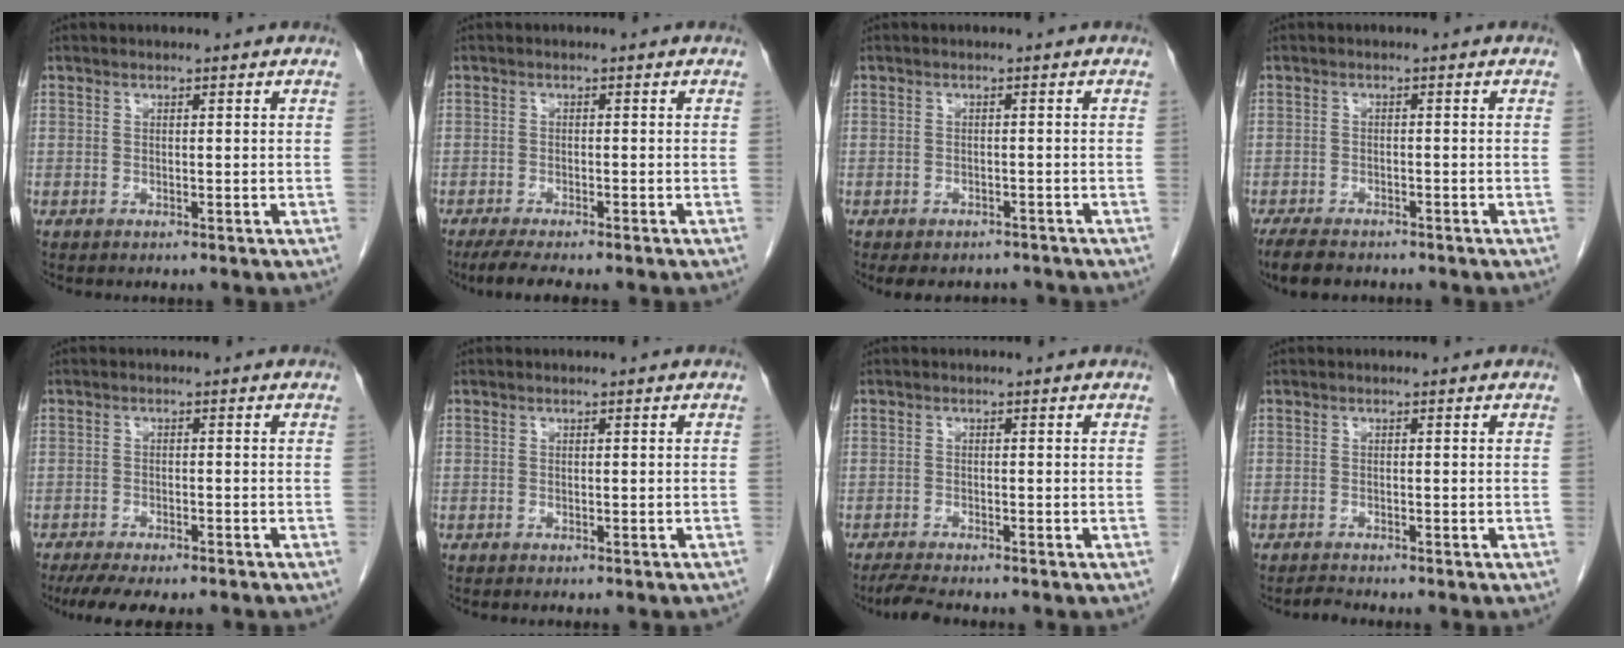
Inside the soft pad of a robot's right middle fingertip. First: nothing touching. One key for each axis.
{"total": 5.6, "fx": -4.4, "fy": 0.7, "fz": 3.3, "tx": -0.051, "ty": -0.013, "tz": -0.067}
{"total": 6.2, "fx": -5.3, "fy": 2.7, "fz": 1.6, "tx": -0.017, "ty": 0.003, "tz": -0.065}
{"total": 5.6, "fx": -4.6, "fy": 1.9, "fz": 2.5, "tx": -0.045, "ty": -0.011, "tz": -0.072}
{"total": 9.2, "fx": -7.5, "fy": 2.4, "fz": 4.7, "tx": -0.066, "ty": -0.005, "tz": -0.109}
{"total": 2.9, "fx": -2.5, "fy": 0.8, "fz": 1.3, "tx": -0.017, "ty": -0.006, "tz": -0.028}
{"total": 2.9, "fx": -2.6, "fy": 0.1, "fz": 1.4, "tx": -0.031, "ty": -0.010, "tz": -0.045}
{"total": 0.9, "fx": -0.8, "fy": -0.2, "fz": -0.1, "tx": -0.004, "ty": -0.006, "tz": -0.015}